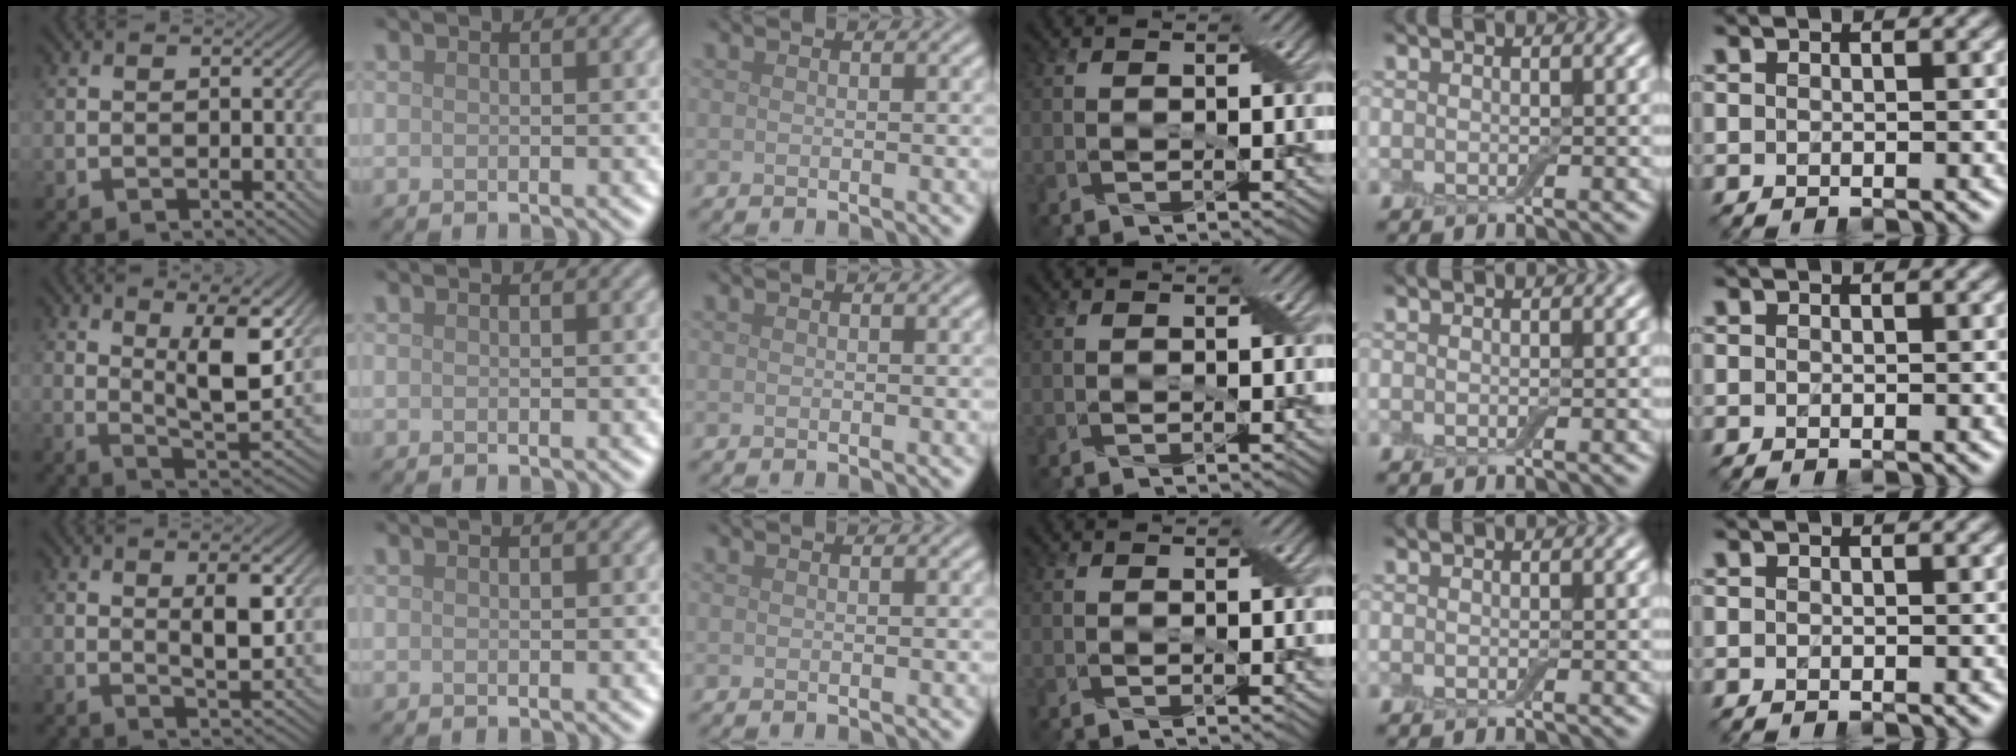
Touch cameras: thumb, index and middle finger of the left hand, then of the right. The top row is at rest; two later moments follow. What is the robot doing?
{"motion": "peel", "object": "adhesive wrap"}